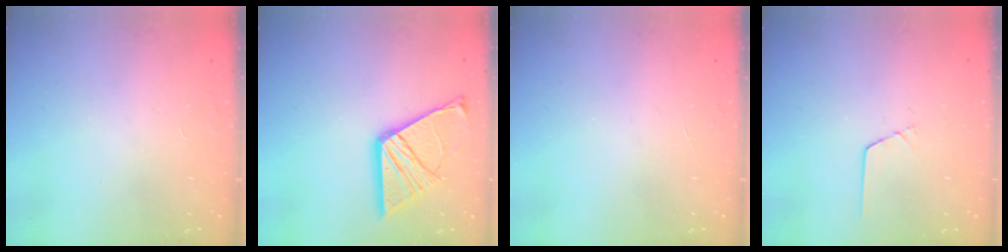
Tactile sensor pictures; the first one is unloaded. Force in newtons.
{"total": 14.5, "press": 14.5, "slide": 1.1}
{"total": 0.0}
{"total": 0.5, "press": 0.5, "slide": 0.2}